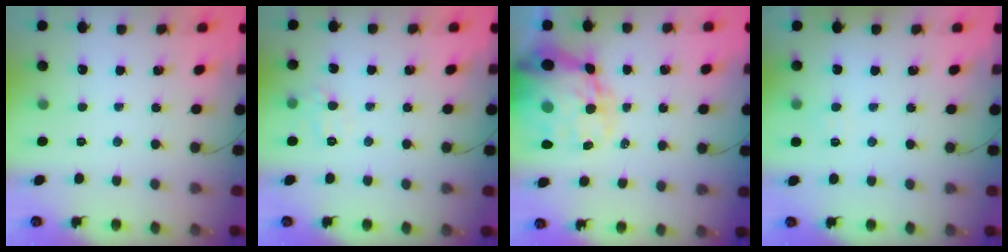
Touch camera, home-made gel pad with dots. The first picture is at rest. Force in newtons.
{"total": 8.2, "press": 8.0, "slide": 1.5}
{"total": 22.2, "press": 21.4, "slide": 5.9}
{"total": 3.6, "press": 3.4, "slide": 1.1}